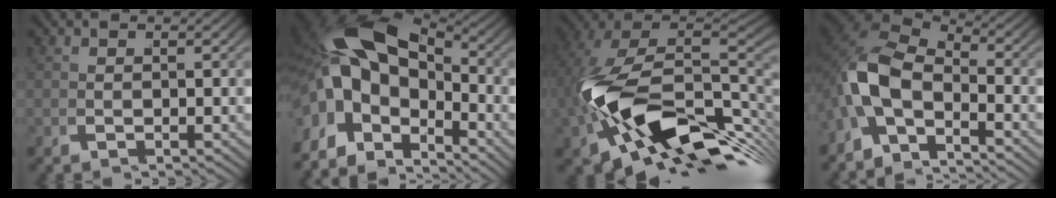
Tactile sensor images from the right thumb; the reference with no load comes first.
{"total": 12.8, "force": [0.3, 8.2, 9.8], "torque": [-0.212, -0.027, 0.008]}
{"total": 22.7, "force": [-3.8, 14.6, 17.0], "torque": [-0.307, -0.063, -0.033]}
{"total": 8.6, "force": [-1.6, 5.6, 6.4], "torque": [-0.163, -0.017, -0.031]}